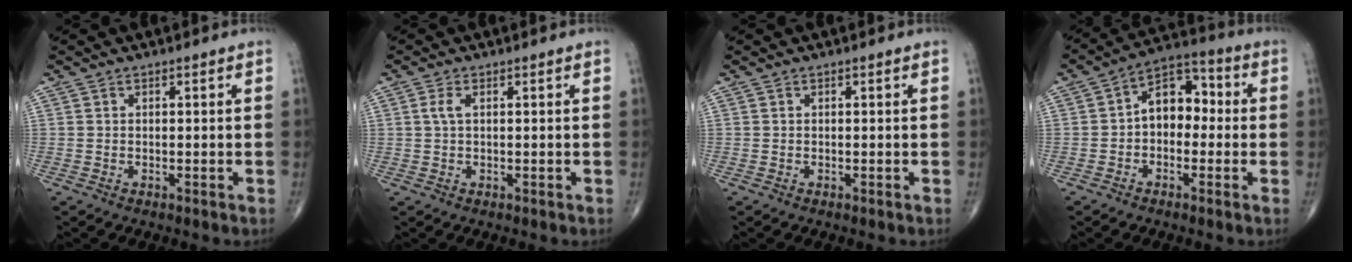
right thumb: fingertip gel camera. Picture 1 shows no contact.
{"total": 2.0, "force": [0.6, 1.0, 1.7], "torque": [-0.042, 0.008, 0.012]}
{"total": 0.0}
{"total": 9.4, "force": [-0.3, 6.4, 6.9], "torque": [-0.075, 0.038, -0.021]}